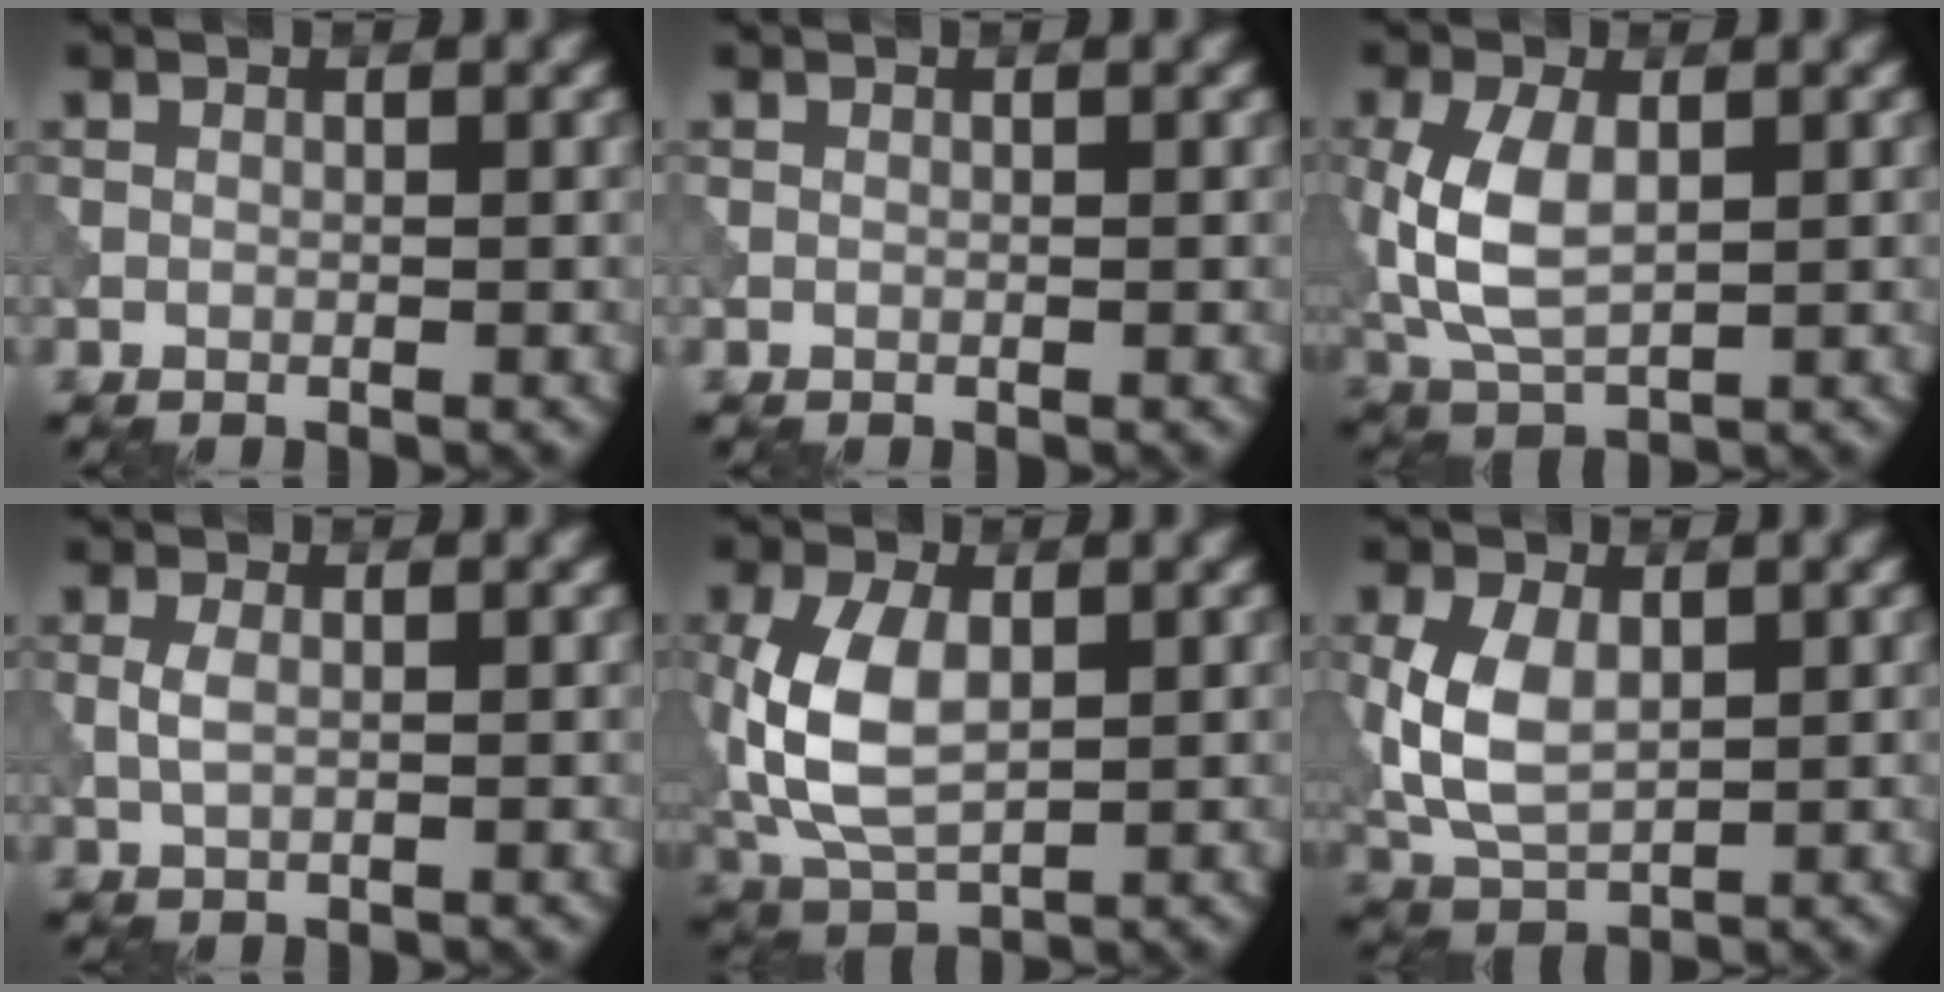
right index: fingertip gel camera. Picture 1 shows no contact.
{"total": 0.0}
{"total": 6.1, "force": [0.3, 3.4, 5.1], "torque": [-0.125, 0.003, 0.009]}
{"total": 1.5, "force": [0.1, 0.6, 1.3], "torque": [-0.033, 0.000, 0.002]}
{"total": 7.3, "force": [0.4, 4.3, 5.9], "torque": [-0.140, 0.004, 0.007]}
{"total": 5.8, "force": [0.6, 3.5, 4.5], "torque": [-0.103, 0.003, 0.014]}